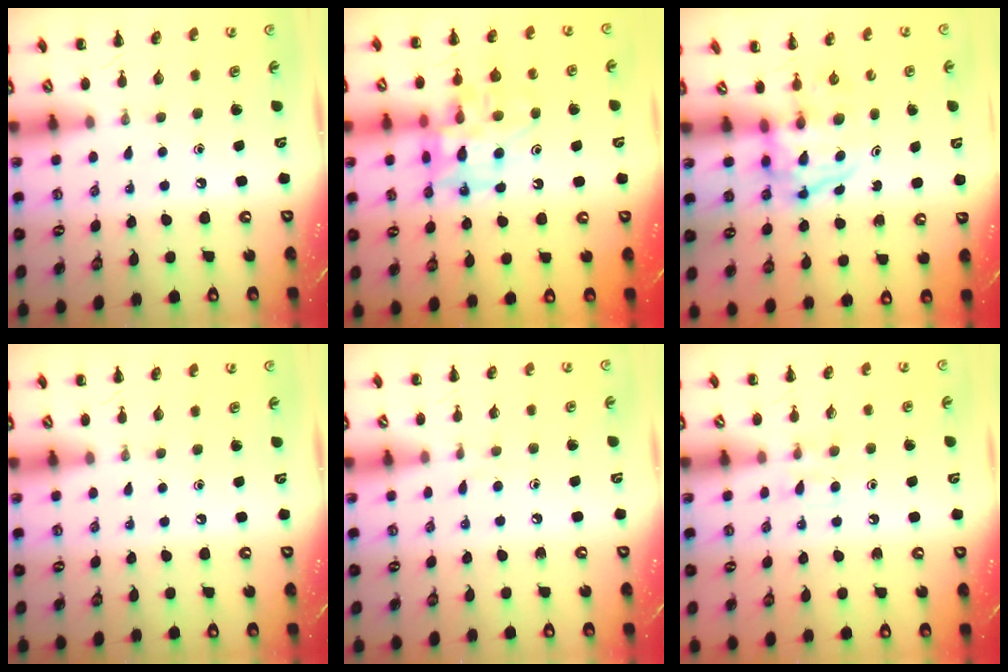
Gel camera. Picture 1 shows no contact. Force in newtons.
{"total": 15.4, "press": 15.1, "slide": 3.2}
{"total": 3.8, "press": 3.7, "slide": 0.5}
{"total": 0.0}
{"total": 3.5, "press": 3.1, "slide": 1.6}
{"total": 4.4, "press": 4.1, "slide": 1.7}